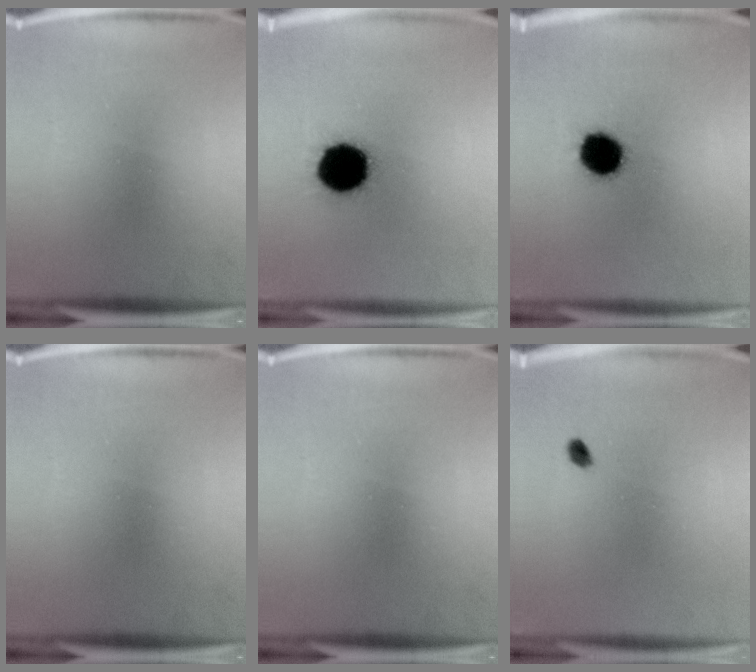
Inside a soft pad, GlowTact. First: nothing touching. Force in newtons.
{"total": 18.1}
{"total": 11.4}
{"total": 0.0}
{"total": 0.0}
{"total": 2.0}